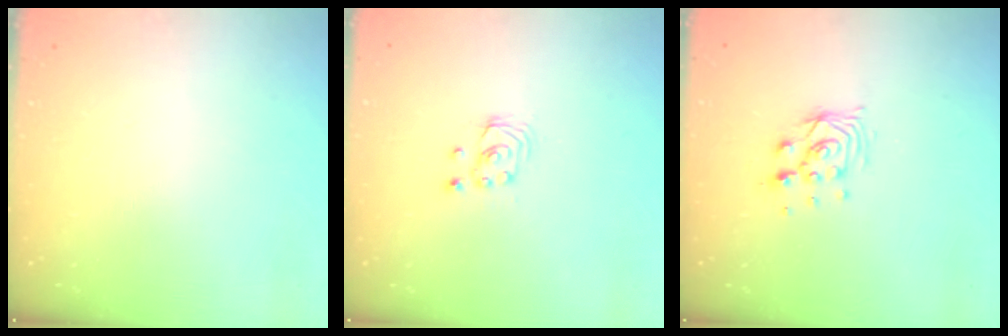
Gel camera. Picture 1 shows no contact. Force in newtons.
{"total": 2.5, "press": 2.5, "slide": 0.3}
{"total": 8.2, "press": 8.1, "slide": 0.5}